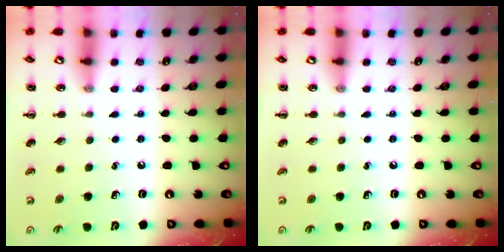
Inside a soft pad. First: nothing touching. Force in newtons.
{"total": 0.0}